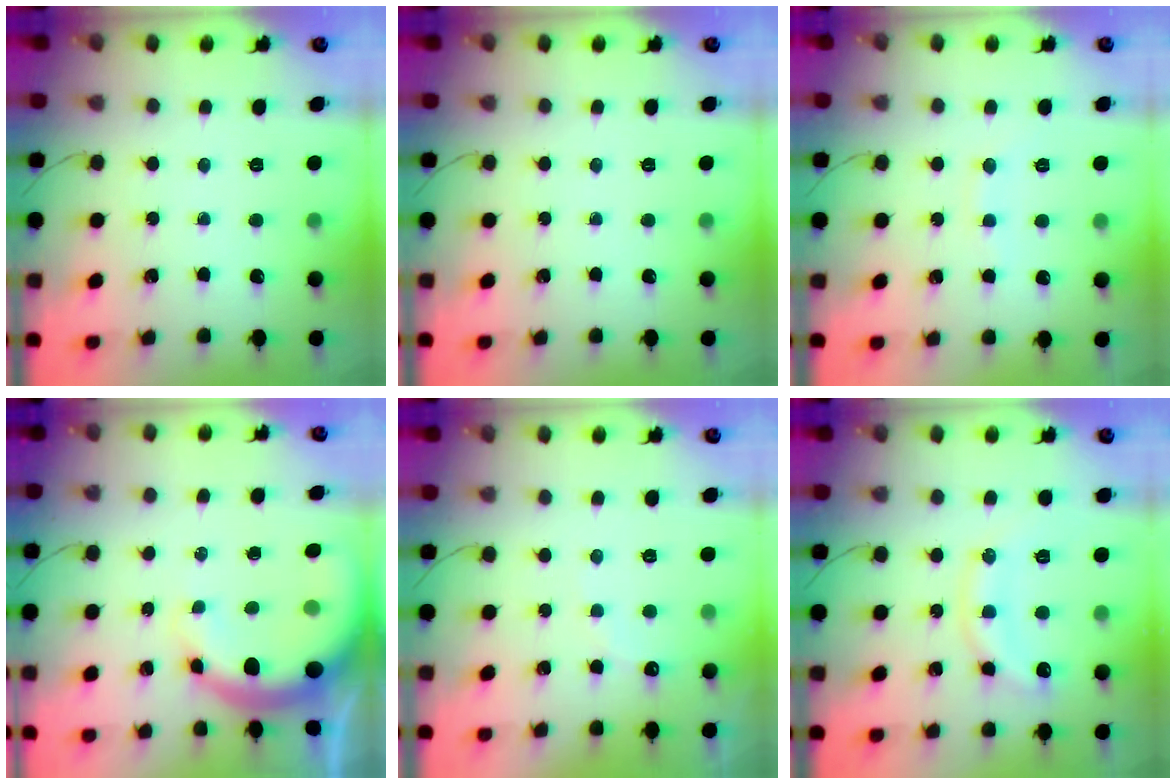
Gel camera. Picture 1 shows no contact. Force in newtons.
{"total": 0.0}
{"total": 5.8, "press": 5.6, "slide": 1.6}
{"total": 11.7, "press": 11.4, "slide": 2.6}
{"total": 7.7, "press": 7.6, "slide": 1.3}
{"total": 11.3, "press": 11.3, "slide": 0.6}